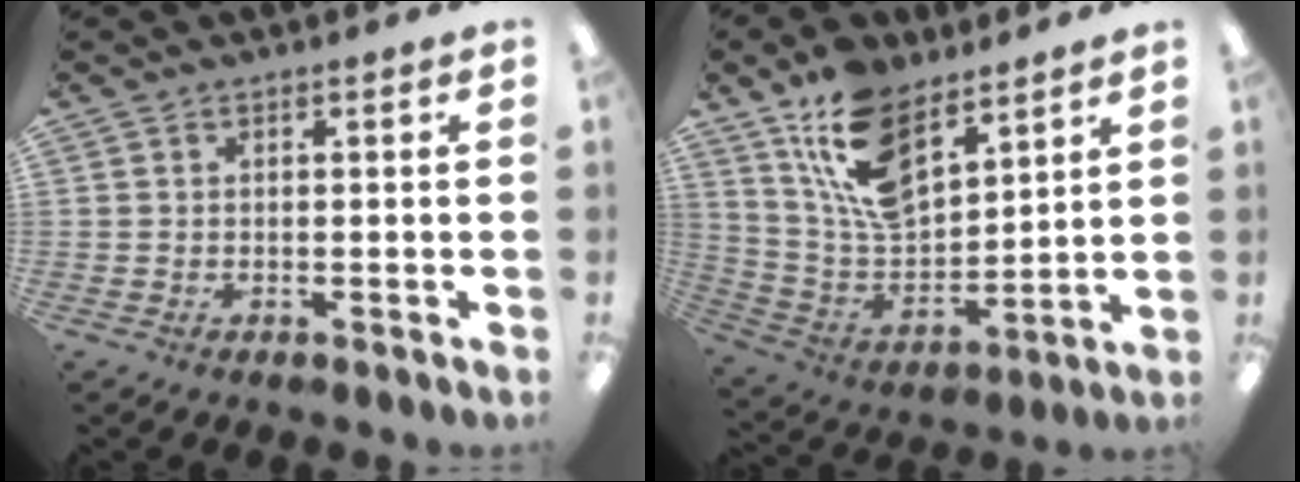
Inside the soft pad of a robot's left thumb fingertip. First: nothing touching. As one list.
[{"total": 16.0, "force": [10.1, 8.3, 9.2], "torque": [-0.192, -0.041, 0.190]}]